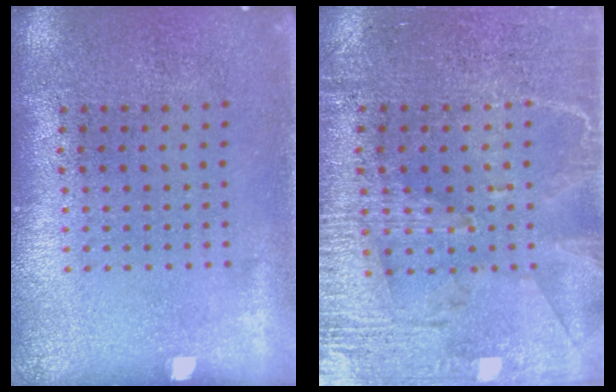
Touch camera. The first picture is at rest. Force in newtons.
{"total": 3.2, "press": 3.0, "slide": 1.3}